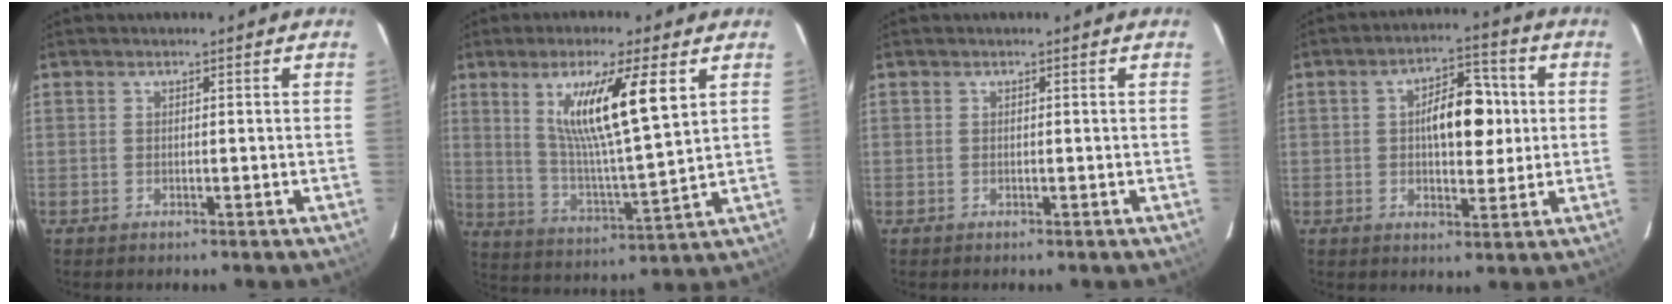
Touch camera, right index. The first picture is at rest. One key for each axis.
{"total": 13.8, "fx": 5.3, "fy": 0.9, "fz": 12.7, "tx": -0.238, "ty": -0.007, "tz": 0.098}
{"total": 0.0}
{"total": 11.4, "fx": 1.2, "fy": 5.3, "fz": 10.0, "tx": -0.154, "ty": 0.029, "tz": 0.022}